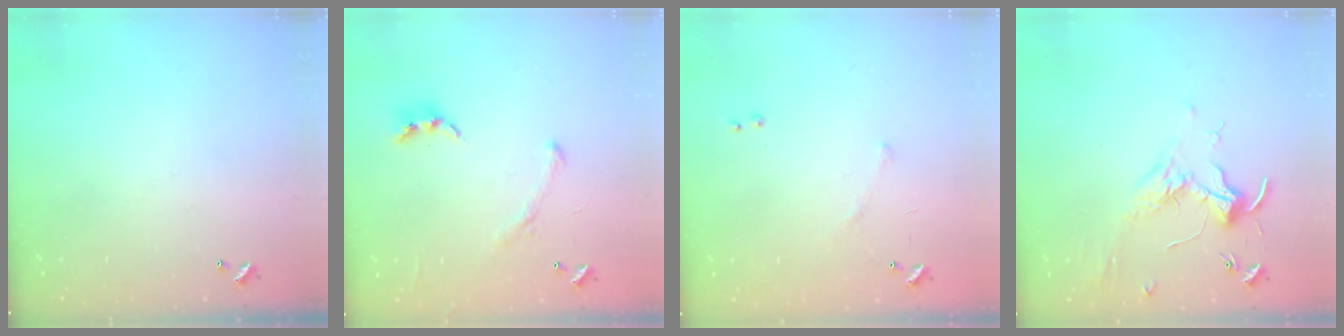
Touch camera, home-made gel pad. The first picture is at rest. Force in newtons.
{"total": 1.6, "press": 1.4, "slide": 0.8}
{"total": 7.9, "press": 7.9, "slide": 0.7}
{"total": 1.7, "press": 1.5, "slide": 0.7}